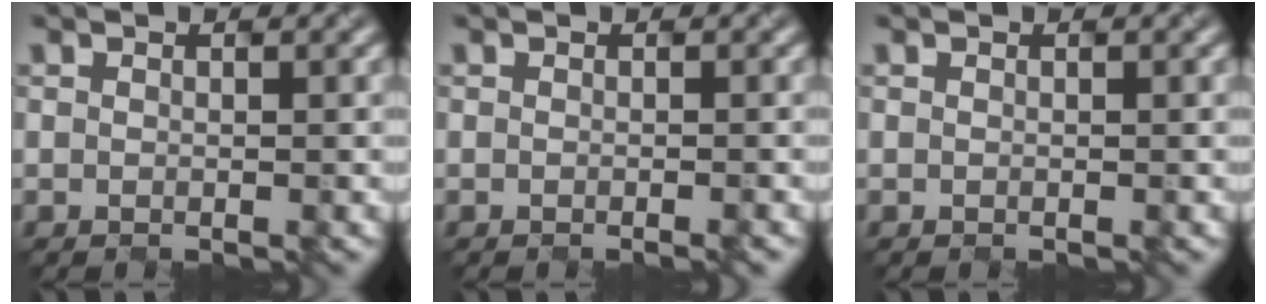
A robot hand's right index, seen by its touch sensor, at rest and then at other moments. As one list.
[{"total": 0.7, "force": [-0.3, 0.2, 0.6], "torque": [-0.003, 0.002, -0.009]}, {"total": 0.0}]